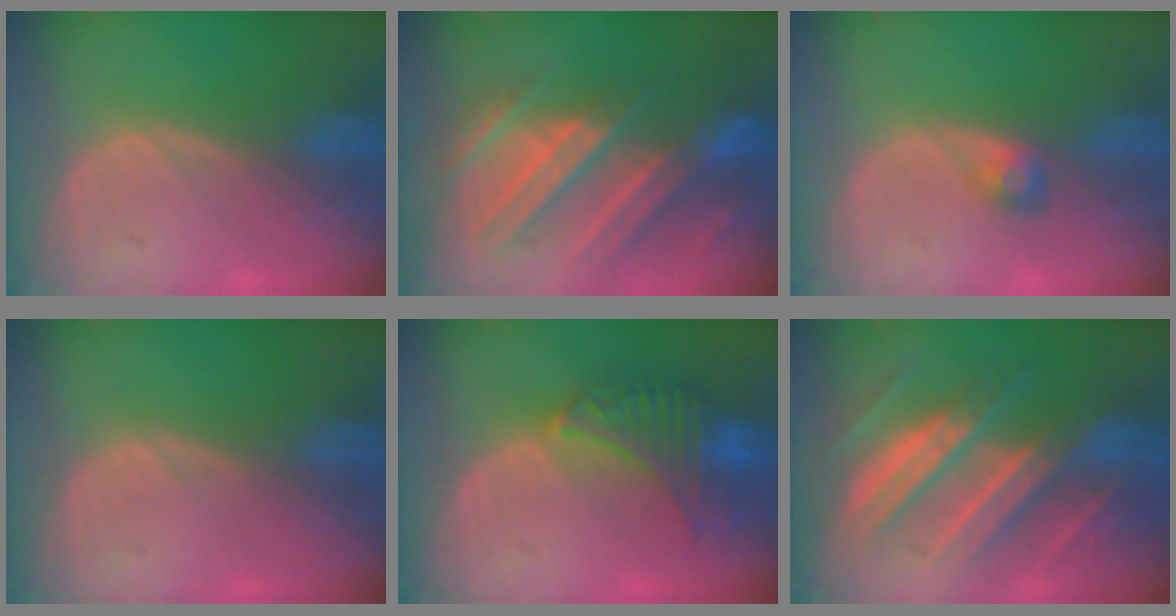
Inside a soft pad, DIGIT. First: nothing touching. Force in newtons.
{"total": 10.9, "press": 9.7, "slide": 4.9}
{"total": 2.1, "press": 2.1, "slide": 0.2}
{"total": 0.0}
{"total": 7.0, "press": 6.8, "slide": 1.5}
{"total": 11.0, "press": 11.0, "slide": 1.1}